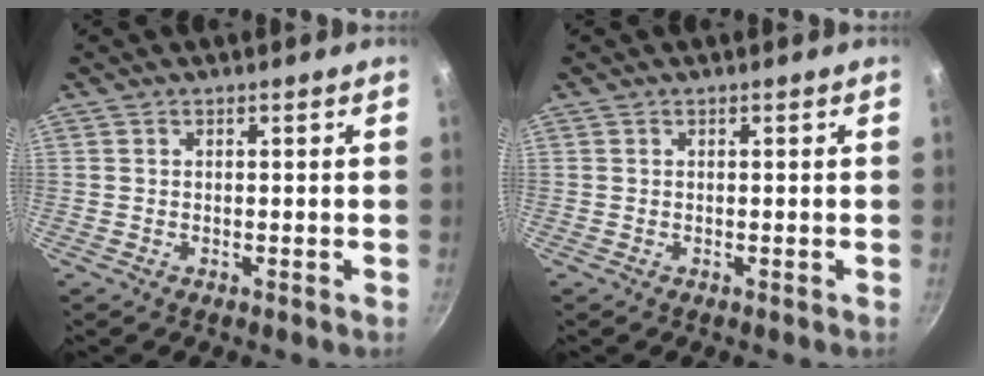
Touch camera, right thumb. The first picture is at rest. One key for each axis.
{"total": 0.0}